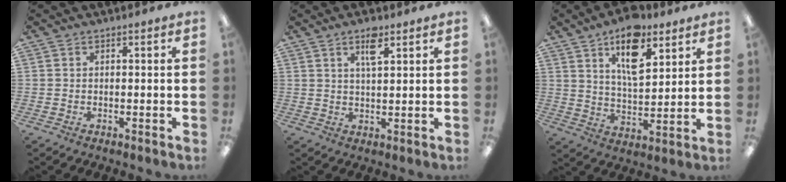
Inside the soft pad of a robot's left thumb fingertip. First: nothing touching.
{"total": 5.2, "force": [3.2, 1.6, 3.8], "torque": [-0.061, -0.005, 0.050]}
{"total": 13.9, "force": [8.4, 6.4, 9.0], "torque": [-0.136, -0.030, 0.142]}